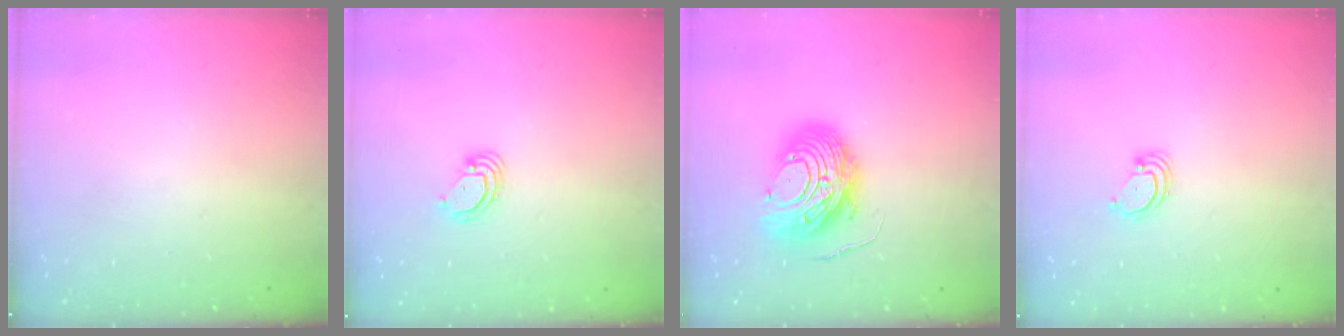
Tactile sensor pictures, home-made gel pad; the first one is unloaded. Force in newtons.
{"total": 3.0, "press": 3.0, "slide": 0.2}
{"total": 12.2, "press": 12.1, "slide": 1.2}
{"total": 2.9, "press": 2.9, "slide": 0.3}